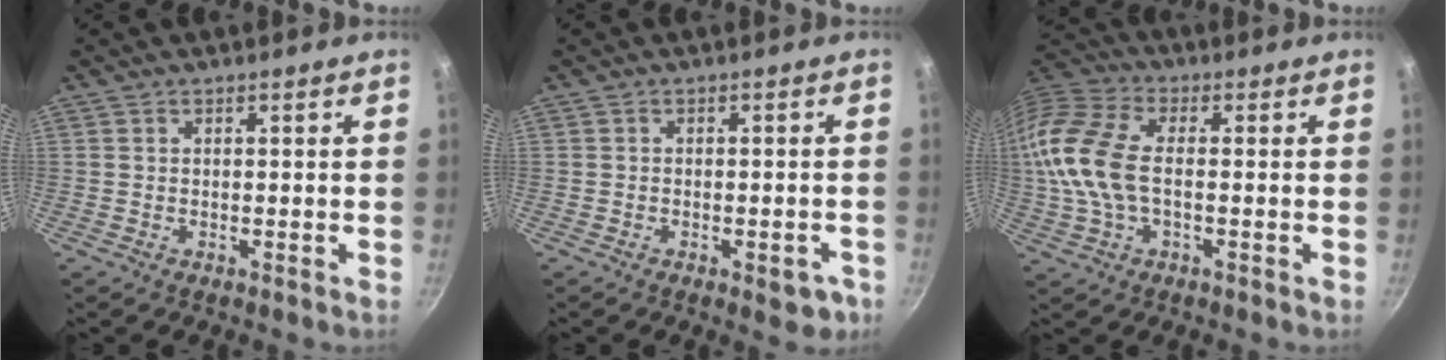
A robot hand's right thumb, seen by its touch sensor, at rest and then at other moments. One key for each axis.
{"total": 4.6, "fx": -2.1, "fy": 2.3, "fz": 3.4, "tx": -0.024, "ty": 0.013, "tz": -0.019}
{"total": 15.1, "fx": -0.1, "fy": 8.5, "fz": 12.5, "tx": -0.258, "ty": 0.027, "tz": -0.018}